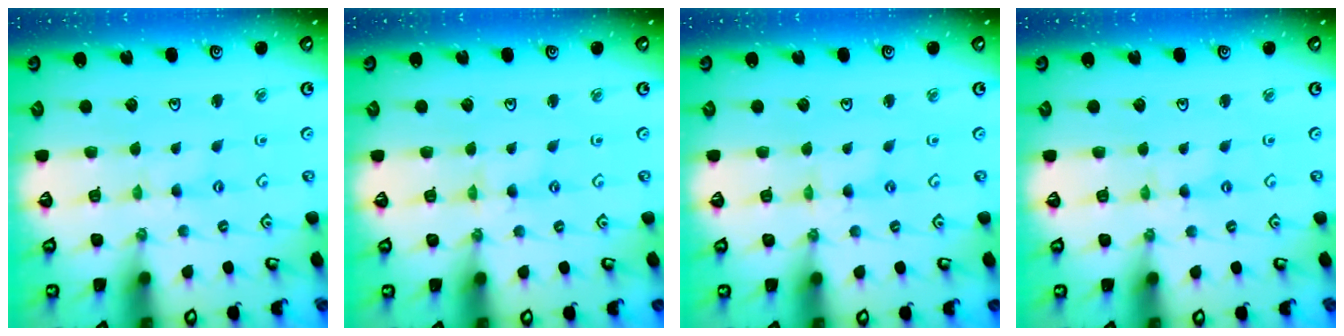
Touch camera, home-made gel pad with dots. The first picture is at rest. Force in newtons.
{"total": 0.0}
{"total": 0.0}
{"total": 1.3, "press": 1.3, "slide": 0.2}